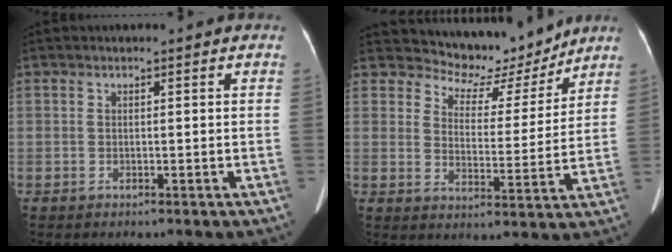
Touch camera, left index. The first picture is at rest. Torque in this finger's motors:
{"motor_torque": [-0.21, -0.24, -0.09, -0.05]}